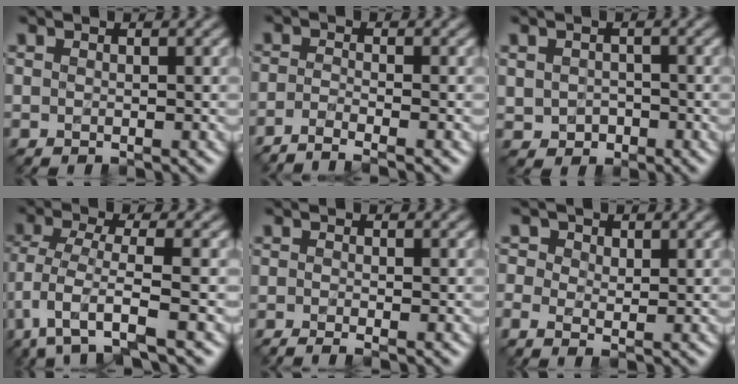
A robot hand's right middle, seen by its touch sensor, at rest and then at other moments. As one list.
[{"total": 3.2, "force": [-2.4, 0.6, 2.1], "torque": [-0.031, -0.006, -0.058]}, {"total": 1.8, "force": [-0.4, 1.5, 0.9], "torque": [-0.015, -0.005, -0.008]}, {"total": 5.0, "force": [-2.4, 1.2, 4.2], "torque": [-0.086, -0.007, -0.050]}, {"total": 1.8, "force": [-1.3, 0.3, 1.2], "torque": [-0.019, -0.010, -0.032]}, {"total": 2.2, "force": [0.3, 1.7, 1.4], "torque": [-0.034, 0.003, 0.002]}]